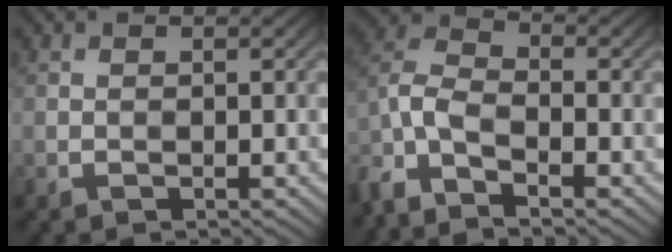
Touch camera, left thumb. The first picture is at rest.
{"total": 7.3, "force": [-5.3, 2.5, 4.3], "torque": [-0.104, -0.007, -0.127]}